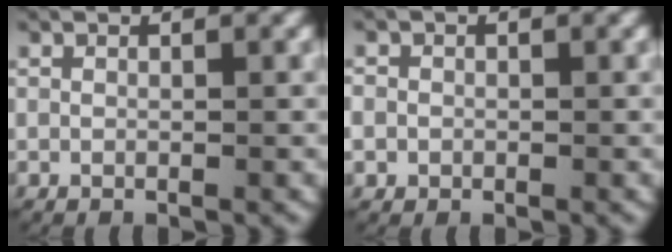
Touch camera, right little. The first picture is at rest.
{"total": 2.2, "force": [-0.3, 2.2, 0.3], "torque": [-0.008, 0.002, -0.011]}